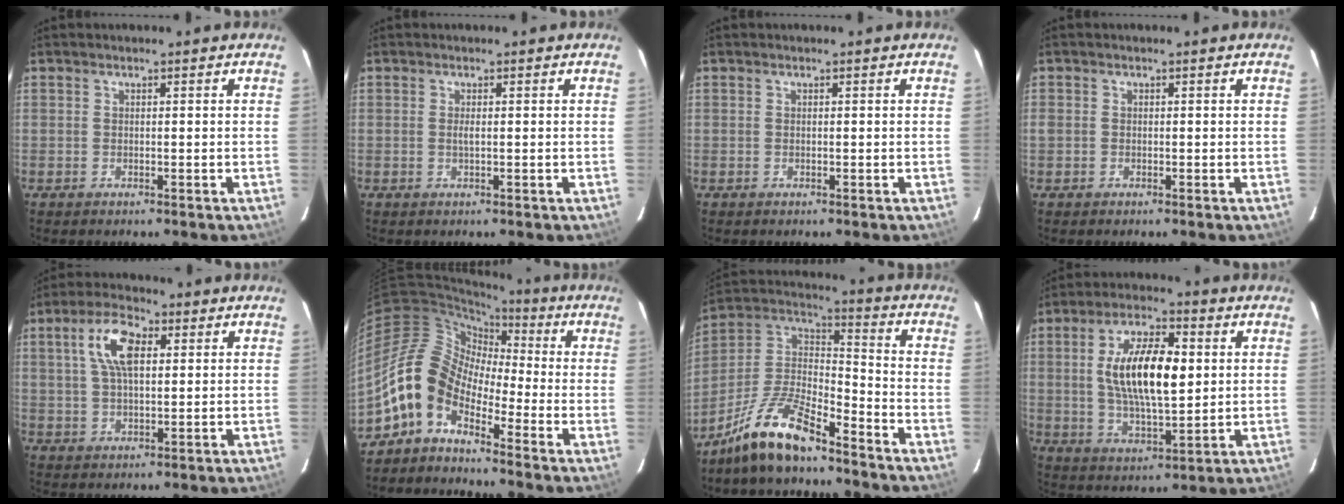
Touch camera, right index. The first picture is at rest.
{"total": 0.9, "force": [0.0, 0.0, 0.9], "torque": [-0.018, -0.001, -0.001]}
{"total": 0.0}
{"total": 0.9, "force": [-0.4, 0.8, 0.3], "torque": [-0.006, -0.002, -0.009]}
{"total": 8.6, "force": [2.7, 3.9, 7.2], "torque": [-0.137, 0.018, 0.049]}
{"total": 10.1, "force": [-5.4, 6.1, 6.0], "torque": [-0.106, 0.023, -0.127]}
{"total": 13.9, "force": [-10.5, 3.7, 8.3], "torque": [-0.191, 0.009, -0.202]}
{"total": 14.6, "force": [2.2, 5.8, 13.2], "torque": [-0.245, 0.008, 0.043]}